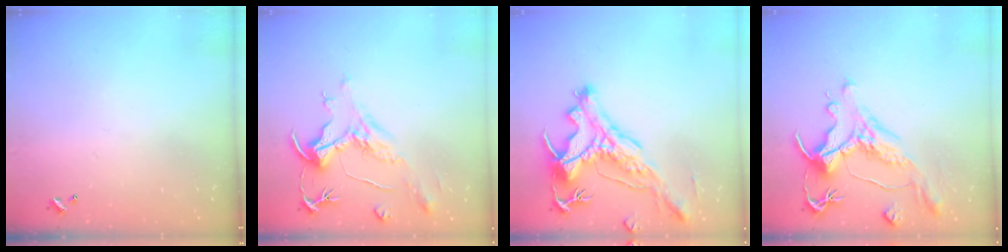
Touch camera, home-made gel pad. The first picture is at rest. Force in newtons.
{"total": 2.0, "press": 1.5, "slide": 1.3}
{"total": 4.0, "press": 3.8, "slide": 1.3}
{"total": 2.2, "press": 1.7, "slide": 1.4}